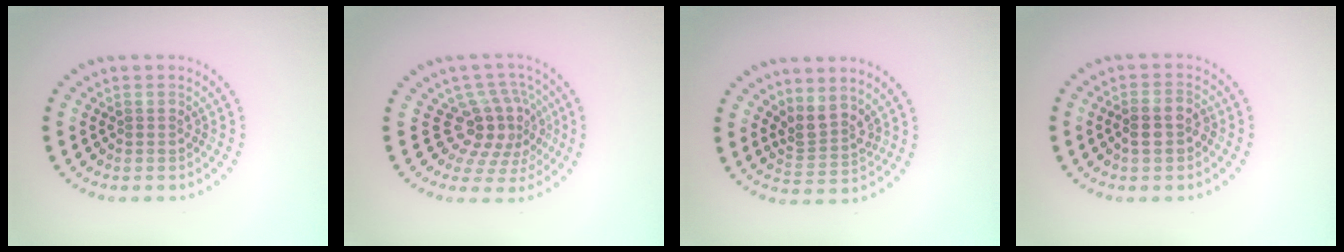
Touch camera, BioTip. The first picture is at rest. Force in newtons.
{"total": 4.2, "press": 3.1, "slide": 2.8}
{"total": 2.8, "press": 2.0, "slide": 2.0}
{"total": 2.6, "press": 2.5, "slide": 0.6}